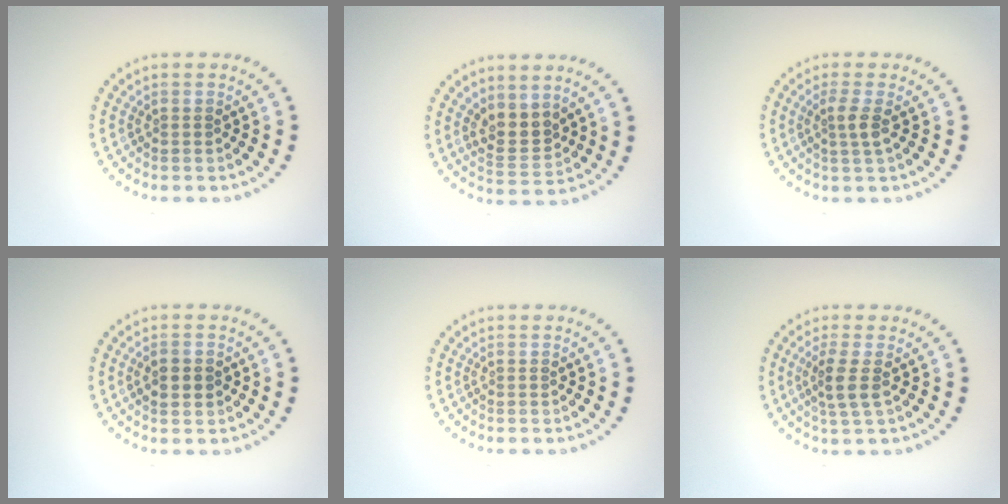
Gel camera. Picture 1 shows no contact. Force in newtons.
{"total": 2.8, "press": 2.5, "slide": 1.3}
{"total": 1.8, "press": 1.4, "slide": 1.2}
{"total": 1.8, "press": 1.8, "slide": 0.0}
{"total": 0.0}
{"total": 2.4, "press": 1.9, "slide": 1.5}